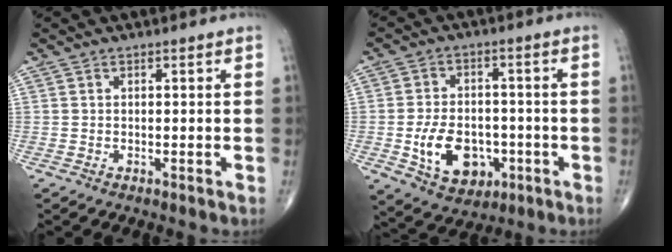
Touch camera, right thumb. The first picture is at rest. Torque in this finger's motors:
{"motor_torque": [-0.30, 0.80, 0.99, -0.20, 0.06]}